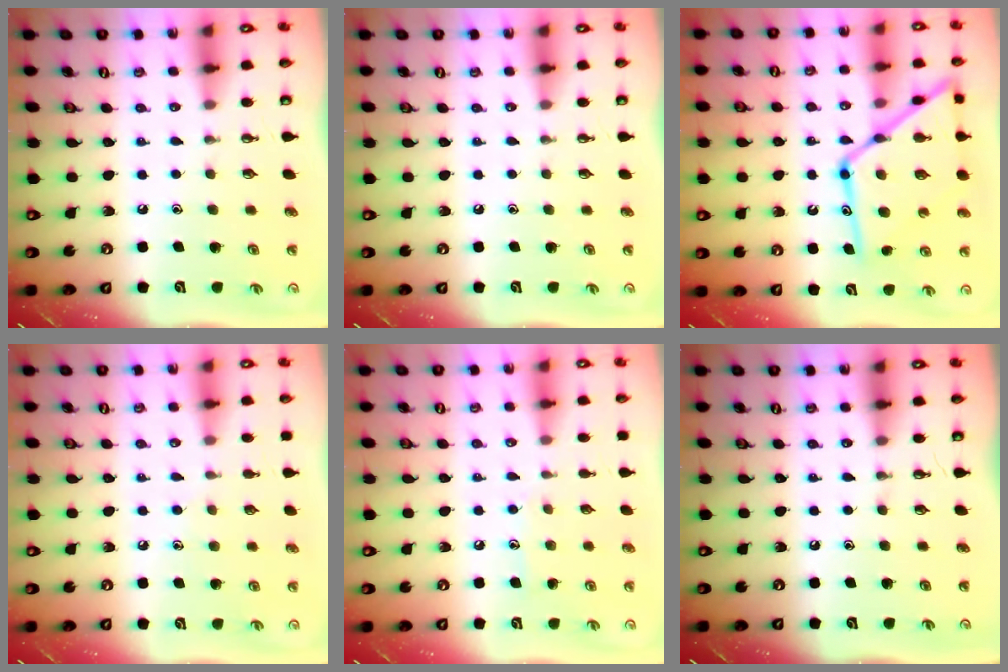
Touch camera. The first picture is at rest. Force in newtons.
{"total": 0.0}
{"total": 19.6, "press": 19.6, "slide": 1.6}
{"total": 6.1, "press": 6.1, "slide": 0.7}
{"total": 6.4, "press": 6.4, "slide": 0.6}
{"total": 0.0}